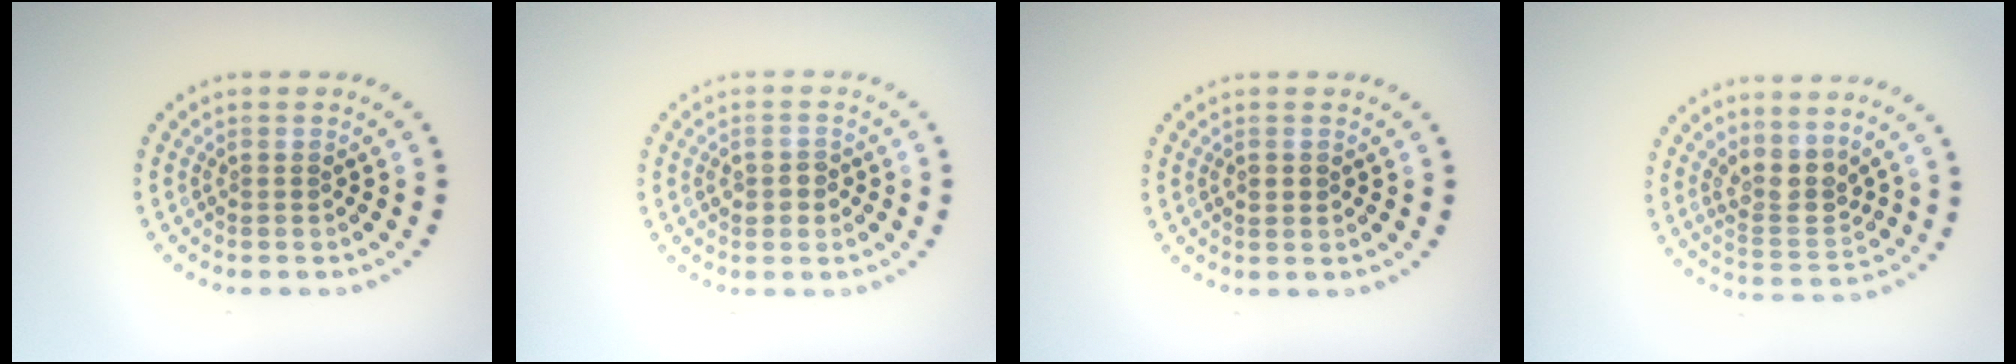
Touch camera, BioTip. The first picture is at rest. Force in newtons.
{"total": 1.8, "press": 1.8, "slide": 0.1}
{"total": 1.3, "press": 1.3, "slide": 0.3}
{"total": 3.2, "press": 2.7, "slide": 1.7}